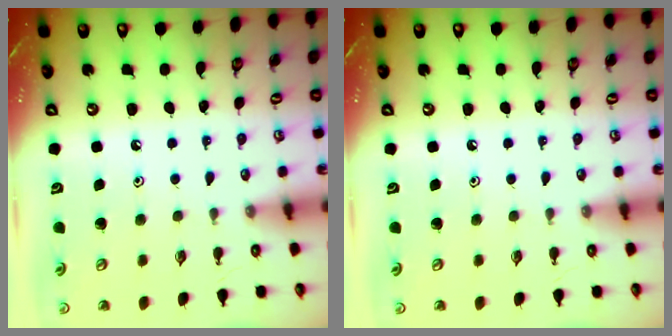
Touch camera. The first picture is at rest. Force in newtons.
{"total": 0.0}